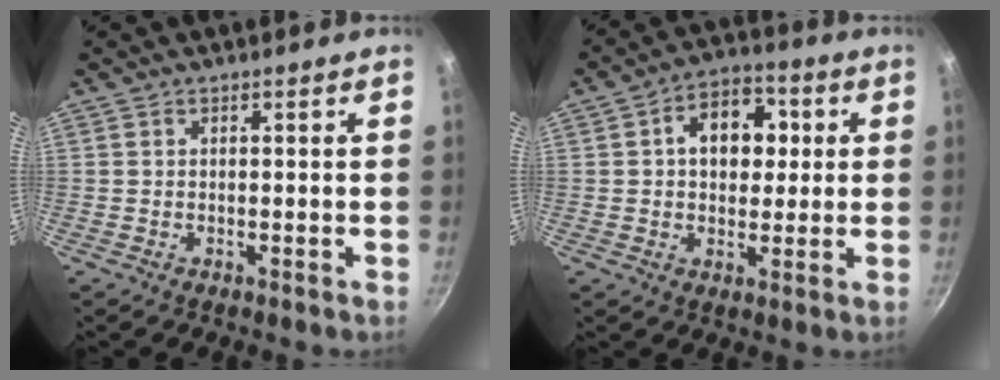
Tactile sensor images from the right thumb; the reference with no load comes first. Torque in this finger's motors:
{"motor_torque": [-0.53, 1.65, 0.51, -0.32, 0.06]}